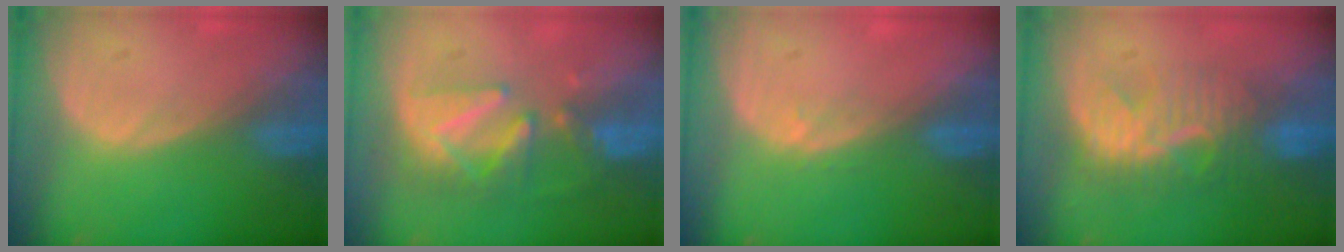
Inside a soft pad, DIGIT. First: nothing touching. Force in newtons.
{"total": 8.5, "press": 8.0, "slide": 3.1}
{"total": 1.0, "press": 0.7, "slide": 0.7}
{"total": 8.2, "press": 7.9, "slide": 2.3}